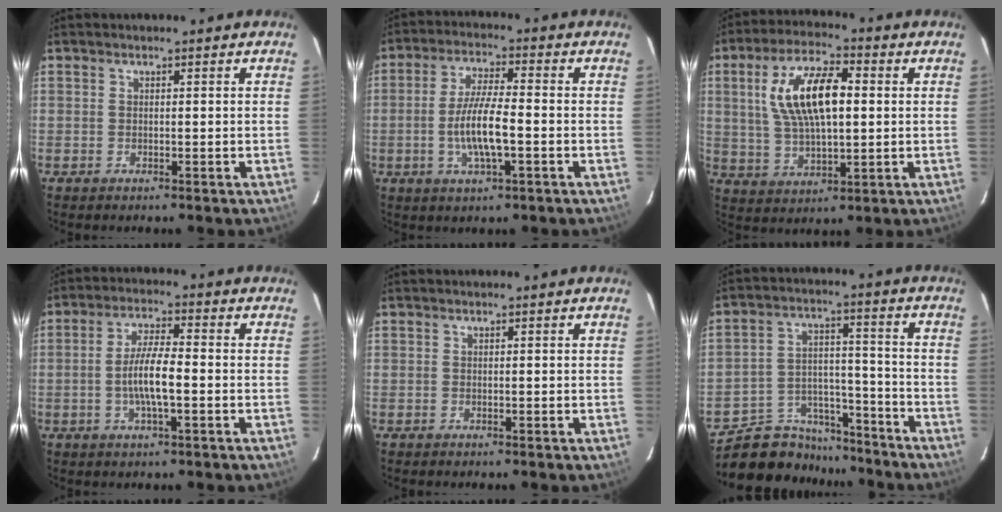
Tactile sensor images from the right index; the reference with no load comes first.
{"total": 8.6, "force": [-2.0, 1.7, 8.2], "torque": [-0.162, -0.002, -0.038]}
{"total": 14.0, "force": [2.6, 5.6, 12.5], "torque": [-0.241, 0.015, 0.052]}
{"total": 7.0, "force": [-1.5, 1.2, 6.8], "torque": [-0.130, 0.003, -0.028]}
{"total": 0.0}
{"total": 14.6, "force": [-12.5, 6.8, 3.0], "torque": [-0.076, 0.041, -0.188]}